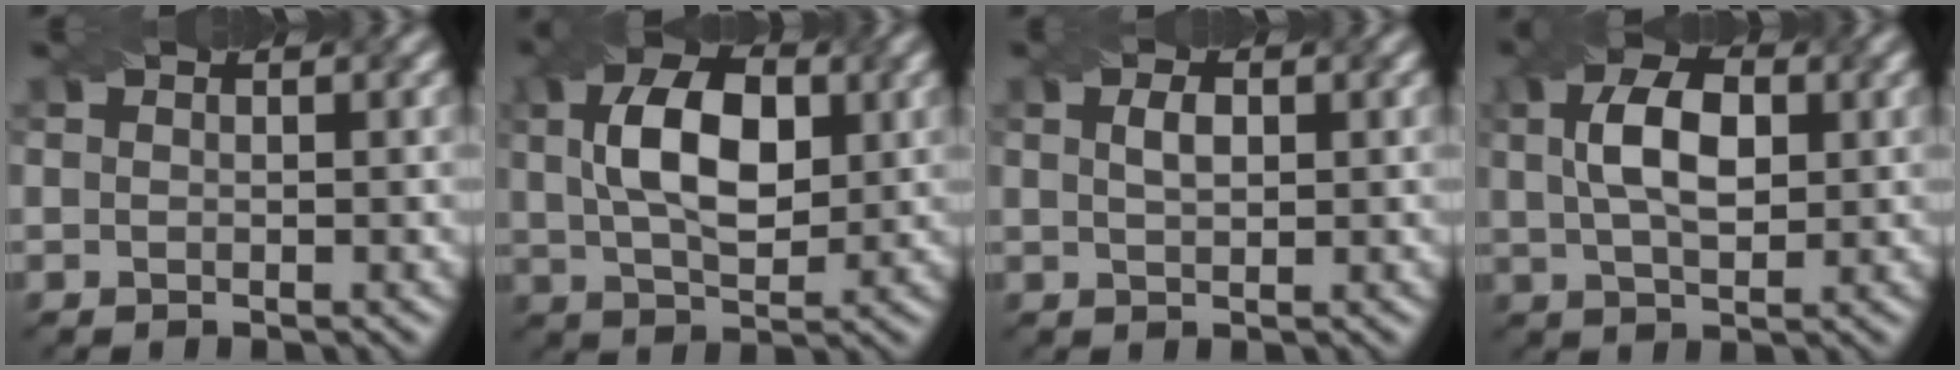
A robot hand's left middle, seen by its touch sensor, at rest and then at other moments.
{"total": 8.4, "force": [1.8, 4.6, 6.8], "torque": [-0.127, 0.012, 0.030]}
{"total": 1.7, "force": [0.5, 0.9, 1.4], "torque": [-0.029, 0.002, 0.011]}
{"total": 5.9, "force": [1.3, 3.2, 4.8], "torque": [-0.093, 0.010, 0.021]}